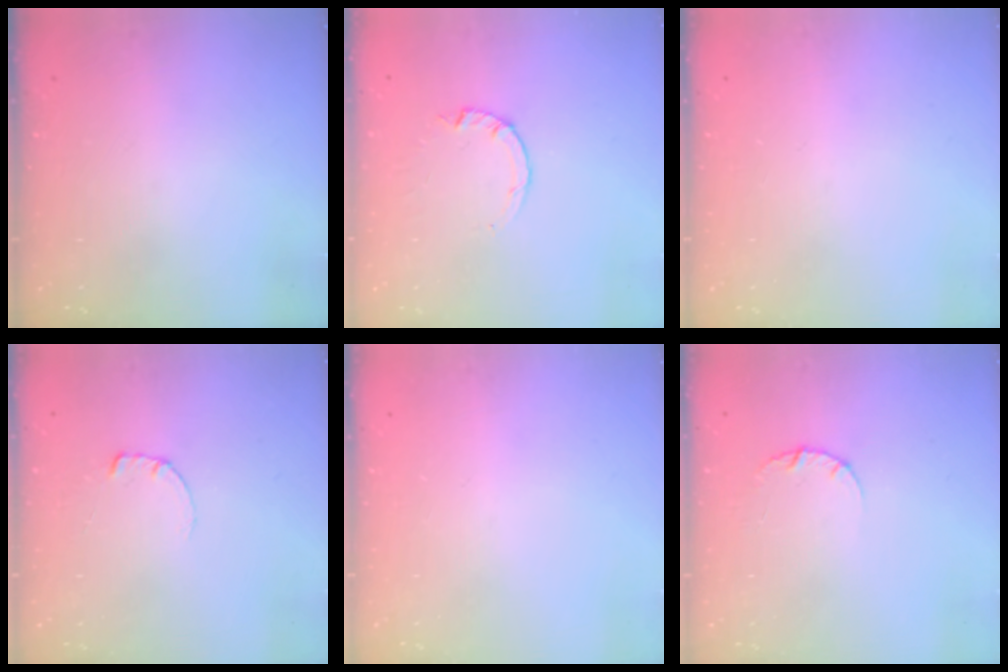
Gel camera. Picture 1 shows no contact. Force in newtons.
{"total": 0.9, "press": 0.8, "slide": 0.2}
{"total": 0.0}
{"total": 0.6, "press": 0.5, "slide": 0.2}
{"total": 0.0}
{"total": 2.6, "press": 2.6, "slide": 0.3}